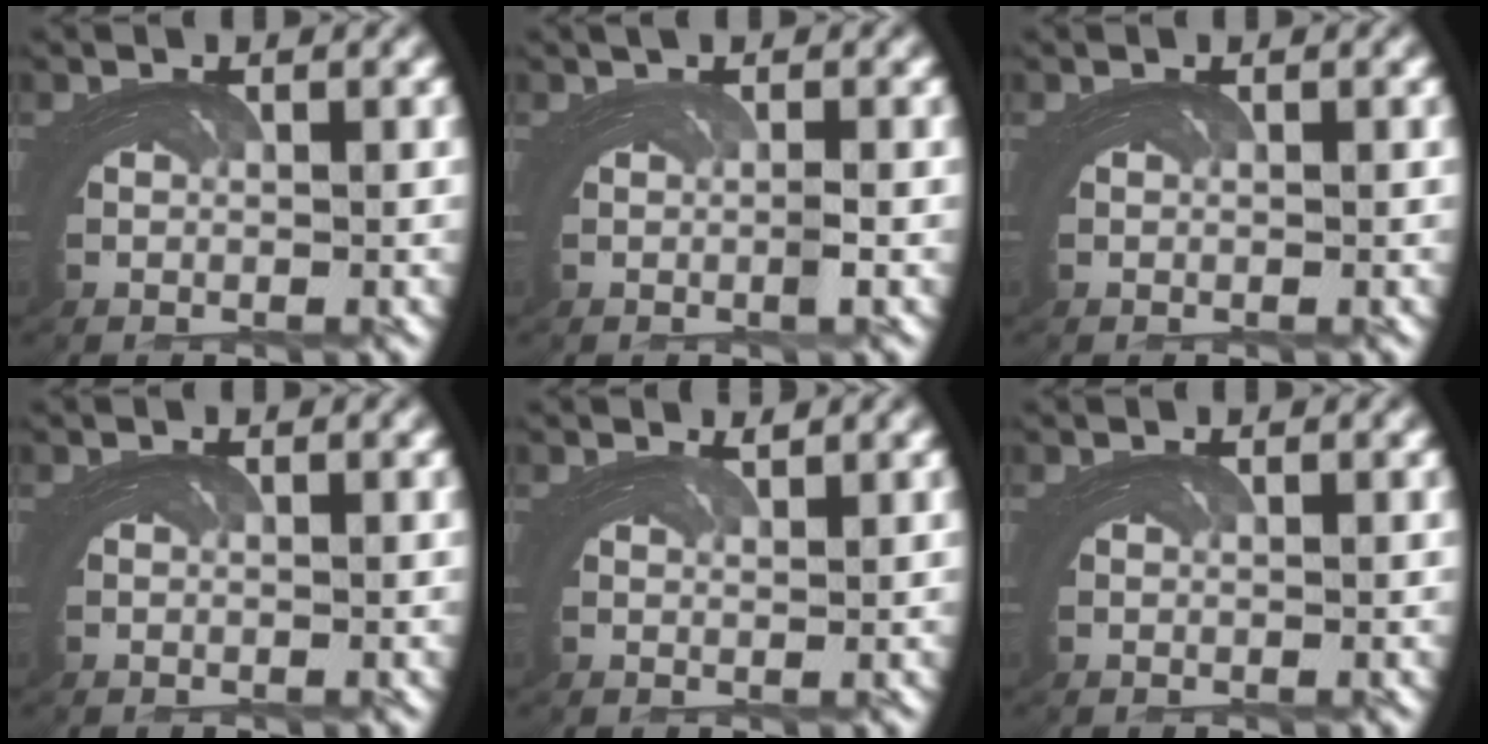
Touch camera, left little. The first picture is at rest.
{"total": 1.3, "force": [0.2, -1.1, -0.7], "torque": [0.018, 0.009, -0.004]}
{"total": 0.0}
{"total": 0.0}
{"total": 1.8, "force": [1.1, -1.3, -0.7], "torque": [0.024, 0.013, 0.014]}
{"total": 0.0}